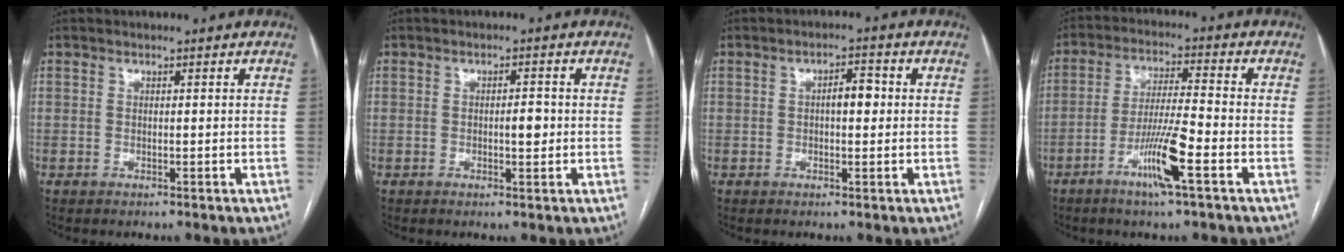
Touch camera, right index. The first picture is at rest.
{"total": 2.4, "force": [-0.2, 0.8, 2.2], "torque": [-0.033, 0.003, -0.003]}
{"total": 3.4, "force": [0.2, 1.4, 3.1], "torque": [-0.047, 0.011, 0.002]}
{"total": 8.7, "force": [-4.2, -0.1, 7.7], "torque": [-0.146, -0.007, -0.079]}